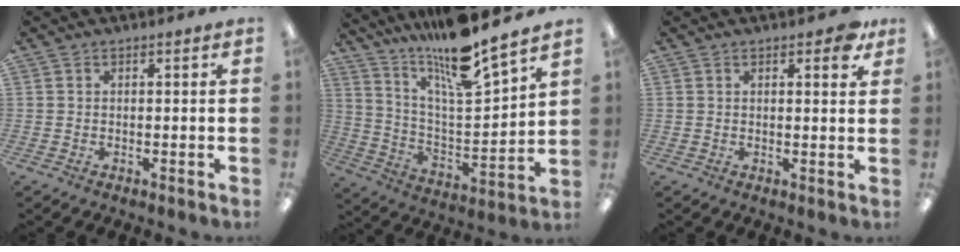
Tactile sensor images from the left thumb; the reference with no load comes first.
{"total": 16.6, "force": [14.2, 0.8, 8.5], "torque": [-0.166, -0.109, 0.237]}
{"total": 4.1, "force": [2.5, 1.6, 2.8], "torque": [-0.031, -0.007, 0.038]}